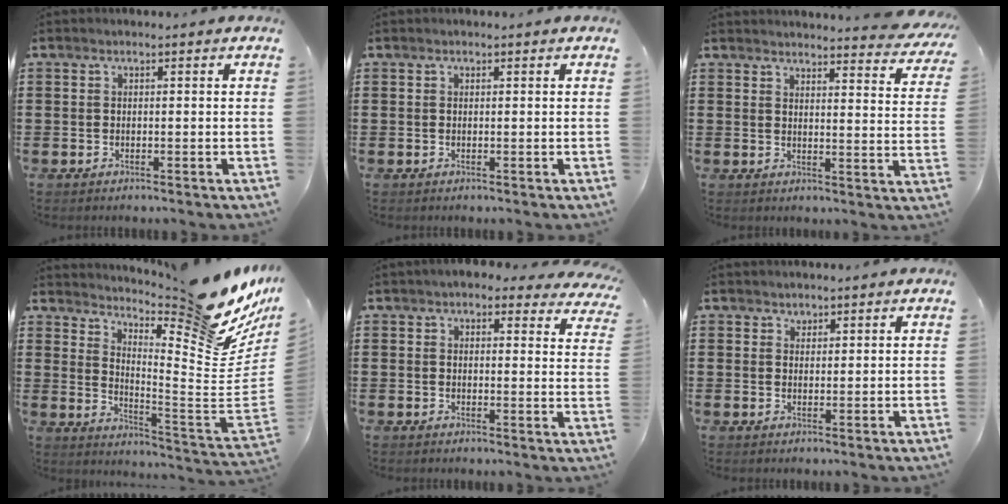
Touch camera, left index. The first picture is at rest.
{"total": 0.0}
{"total": 3.7, "force": [3.6, -0.4, 0.8], "torque": [-0.024, -0.023, 0.062]}
{"total": 12.5, "force": [10.5, 0.9, 6.7], "torque": [-0.090, -0.107, 0.167]}
{"total": 3.5, "force": [2.9, 1.4, 1.3], "torque": [-0.030, -0.005, 0.051]}
{"total": 1.2, "force": [1.0, 0.6, 0.0], "torque": [-0.001, 0.001, 0.020]}